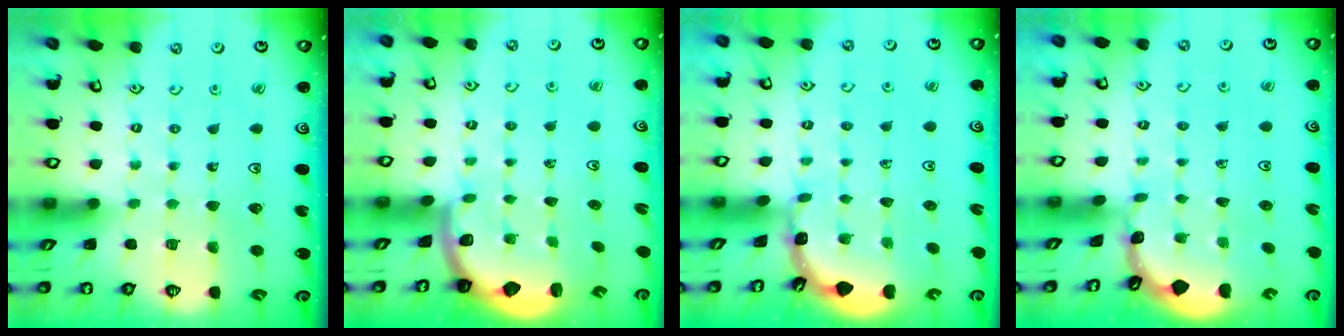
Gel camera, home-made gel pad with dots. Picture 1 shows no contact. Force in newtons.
{"total": 2.0, "press": 2.0, "slide": 0.5}
{"total": 1.7, "press": 1.7, "slide": 0.1}
{"total": 0.0}